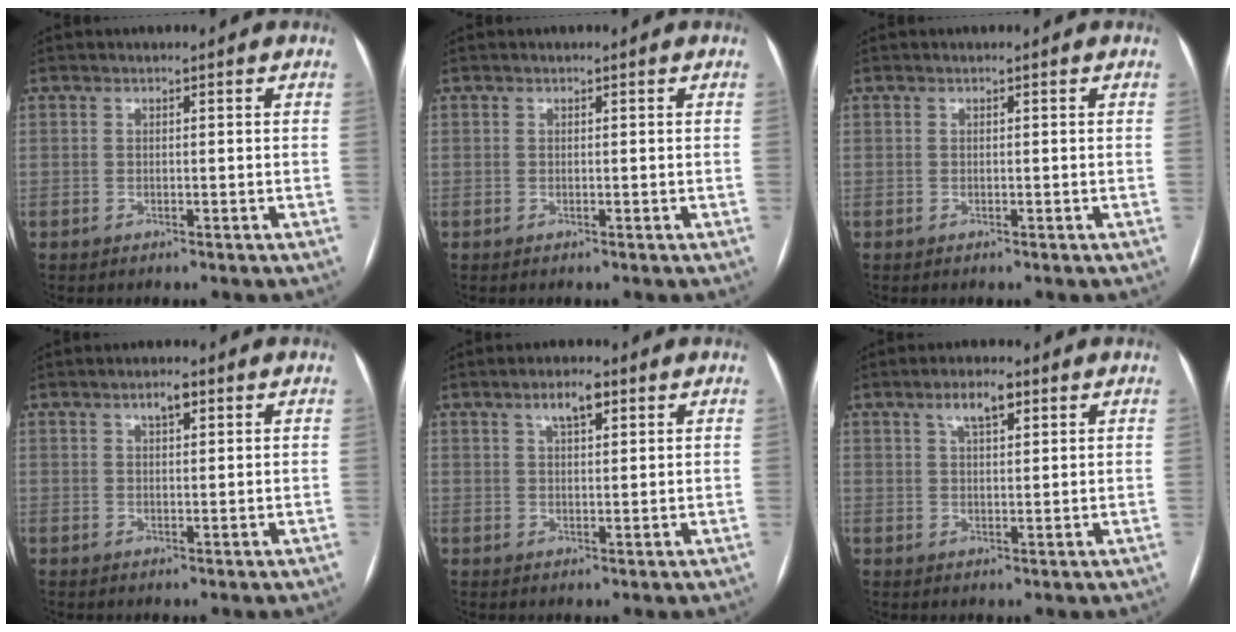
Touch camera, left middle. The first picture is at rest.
{"total": 0.0}
{"total": 0.0}
{"total": 2.4, "force": [1.3, 0.8, 1.8], "torque": [-0.033, 0.005, 0.021]}
{"total": 4.0, "force": [2.2, 1.3, 3.0], "torque": [-0.056, 0.008, 0.038]}
{"total": 4.1, "force": [2.4, 1.3, 3.1], "torque": [-0.058, 0.009, 0.042]}